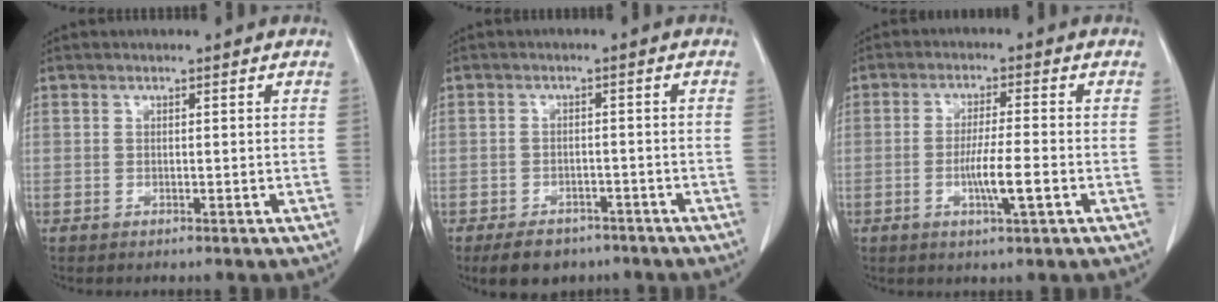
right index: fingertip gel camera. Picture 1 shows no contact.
{"total": 6.2, "force": [-4.7, 3.4, 2.1], "torque": [-0.034, 0.002, -0.067]}
{"total": 6.0, "force": [-1.8, 0.1, 5.7], "torque": [-0.103, -0.008, -0.032]}